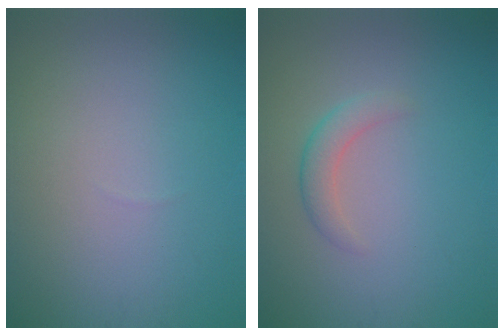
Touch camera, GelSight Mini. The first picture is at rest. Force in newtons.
{"total": 1.8, "press": 1.8, "slide": 0.2}